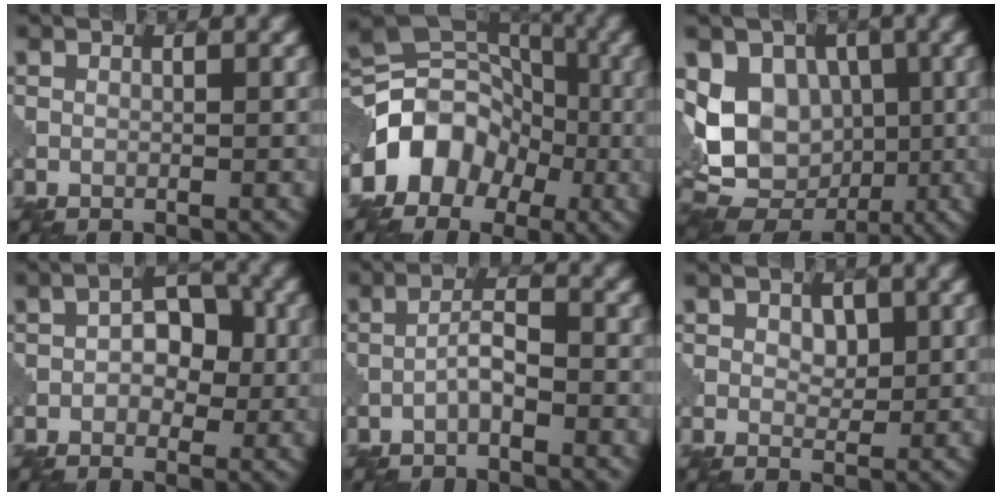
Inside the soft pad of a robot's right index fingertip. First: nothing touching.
{"total": 8.2, "force": [-3.3, 6.4, 4.0], "torque": [-0.051, 0.020, -0.075]}
{"total": 13.0, "force": [0.9, 10.6, 7.5], "torque": [-0.123, 0.025, 0.000]}
{"total": 4.2, "force": [0.2, 2.8, 3.1], "torque": [-0.037, 0.006, -0.007]}
{"total": 2.1, "force": [-1.0, 0.5, 1.8], "torque": [-0.035, 0.009, -0.024]}
{"total": 1.9, "force": [0.7, 1.3, 1.2], "torque": [-0.019, -0.003, 0.012]}